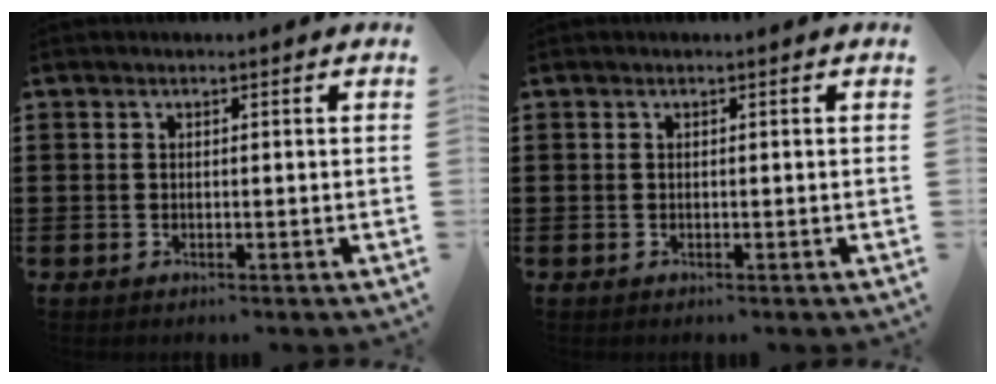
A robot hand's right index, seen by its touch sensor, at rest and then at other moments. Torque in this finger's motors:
{"motor_torque": [1.52, 0.62, 0.00, 0.00]}